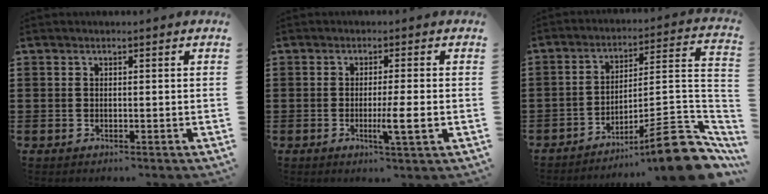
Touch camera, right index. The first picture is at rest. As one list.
[{"total": 4.5, "force": [-1.1, -0.1, 4.4], "torque": [-0.073, -0.013, -0.020]}, {"total": 11.9, "force": [-8.2, 1.4, 8.5], "torque": [-0.114, 0.018, -0.147]}]